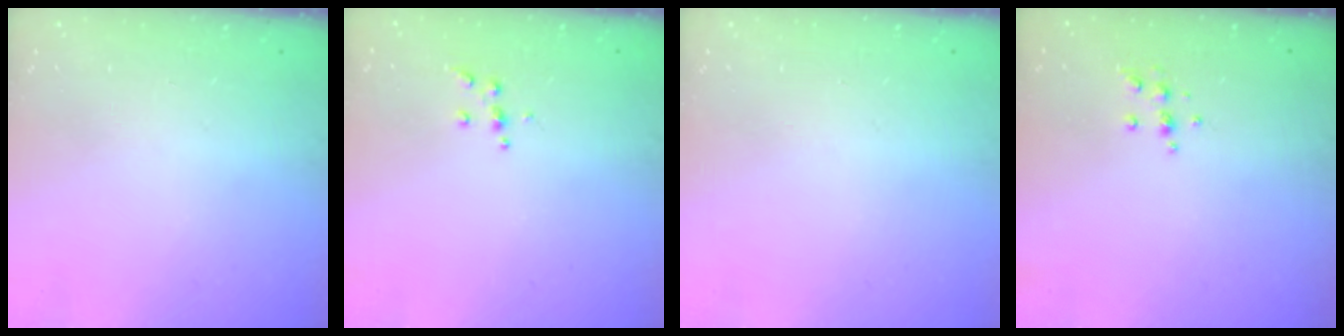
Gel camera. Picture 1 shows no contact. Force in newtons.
{"total": 4.8, "press": 4.8, "slide": 0.6}
{"total": 0.0}
{"total": 6.2, "press": 6.1, "slide": 0.7}